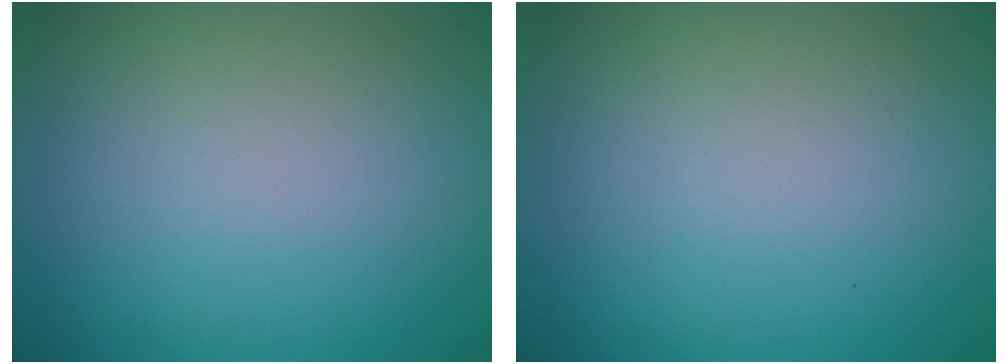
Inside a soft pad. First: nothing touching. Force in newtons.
{"total": 0.0}